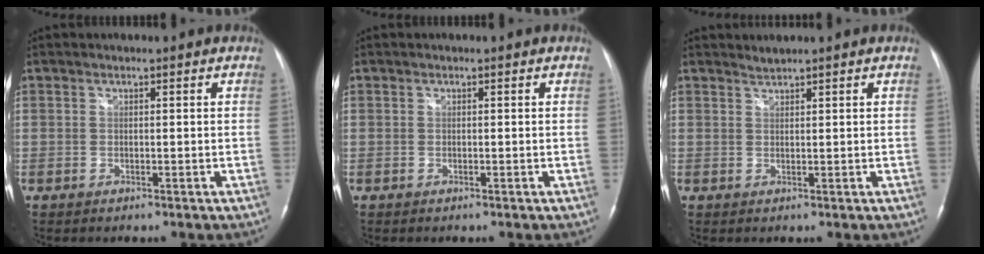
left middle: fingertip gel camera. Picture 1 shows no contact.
{"total": 0.0}
{"total": 0.9, "force": [0.9, -0.2, -0.1], "torque": [-0.002, 0.001, 0.020]}